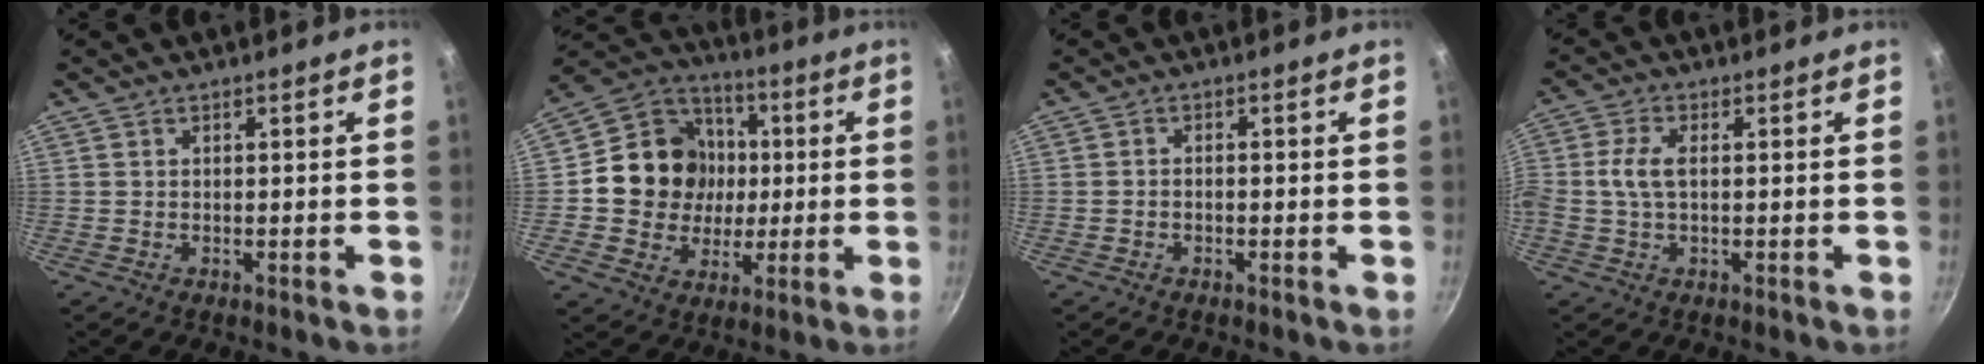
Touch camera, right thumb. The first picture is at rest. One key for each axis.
{"total": 16.3, "fx": 0.7, "fy": 14.9, "fz": 6.7, "tx": -0.085, "ty": 0.019, "tz": 0.007}
{"total": 1.2, "fx": -0.7, "fy": 0.6, "fz": 0.7, "tx": -0.013, "ty": 0.010, "tz": -0.014}
{"total": 5.1, "fx": 0.2, "fy": 2.7, "fz": 4.4, "tx": -0.095, "ty": 0.010, "tz": -0.001}